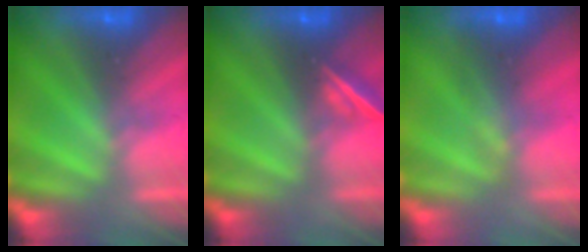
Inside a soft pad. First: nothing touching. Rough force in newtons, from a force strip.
{"total": 2.1}
{"total": 1.6}